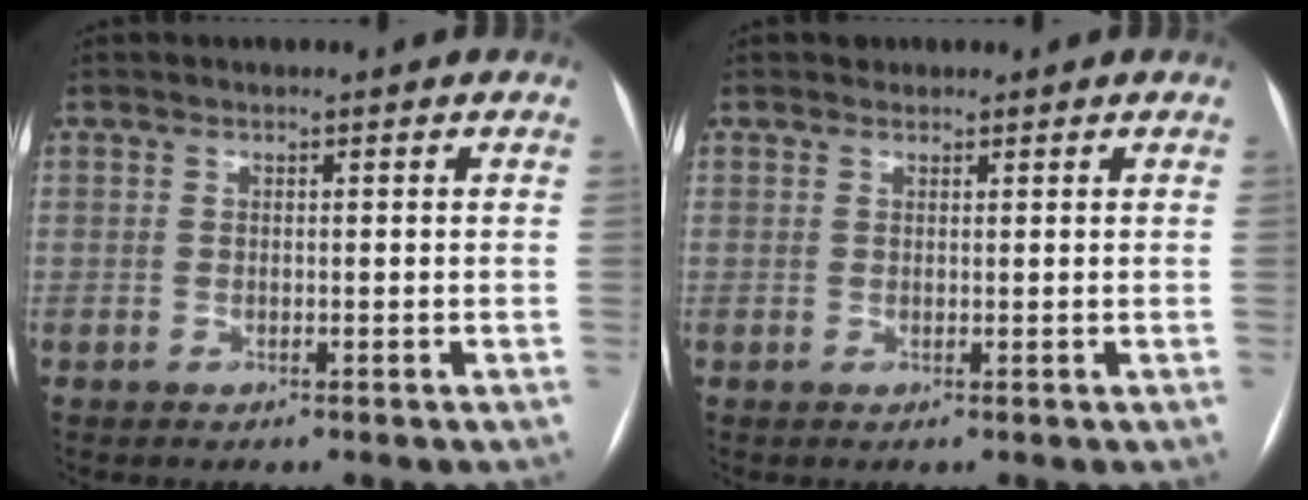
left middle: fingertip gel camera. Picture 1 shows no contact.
{"total": 0.7, "force": [0.5, 0.4, -0.1], "torque": [0.001, 0.000, 0.006]}